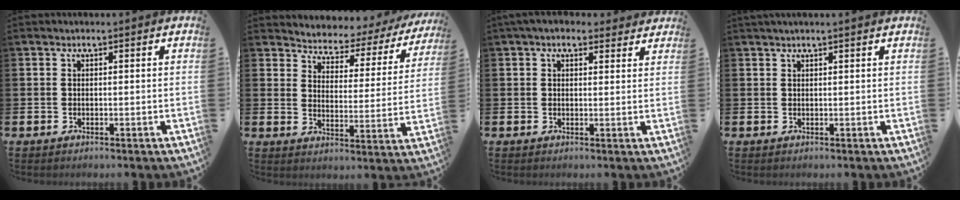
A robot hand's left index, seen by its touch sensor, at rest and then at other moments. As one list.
[{"total": 3.5, "force": [3.2, 1.6, 0.0], "torque": [-0.030, -0.032, 0.045]}, {"total": 3.5, "force": [3.1, 1.4, 0.9], "torque": [-0.015, -0.007, 0.055]}, {"total": 0.9, "force": [0.8, -0.2, 0.3], "torque": [-0.011, 0.003, 0.016]}]